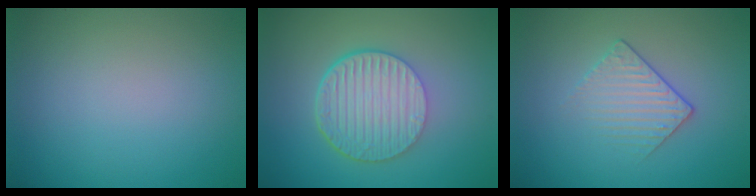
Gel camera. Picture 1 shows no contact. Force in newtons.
{"total": 6.7, "press": 4.5, "slide": 5.0}
{"total": 1.9, "press": 1.6, "slide": 1.0}